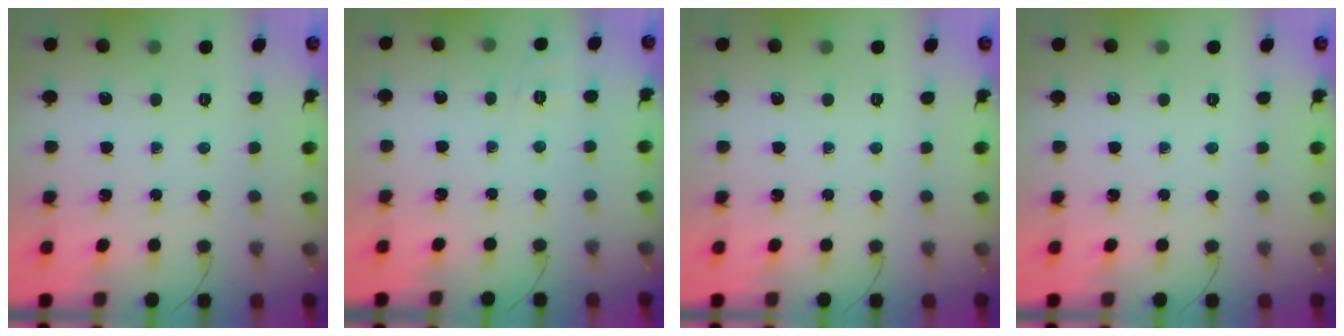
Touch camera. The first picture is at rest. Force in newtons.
{"total": 1.9, "press": 0.3, "slide": 1.9}
{"total": 0.0}
{"total": 0.0}